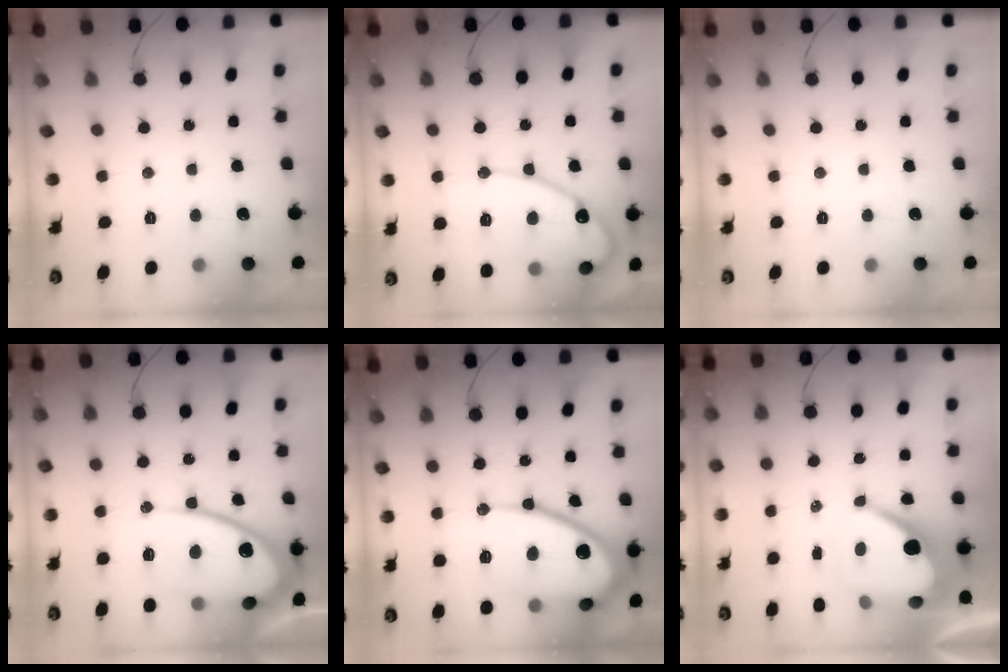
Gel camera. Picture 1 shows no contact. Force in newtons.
{"total": 13.8, "press": 13.8, "slide": 1.1}
{"total": 0.0}
{"total": 19.0, "press": 18.9, "slide": 1.9}
{"total": 19.7, "press": 19.6, "slide": 1.8}
{"total": 13.7, "press": 13.6, "slide": 1.2}